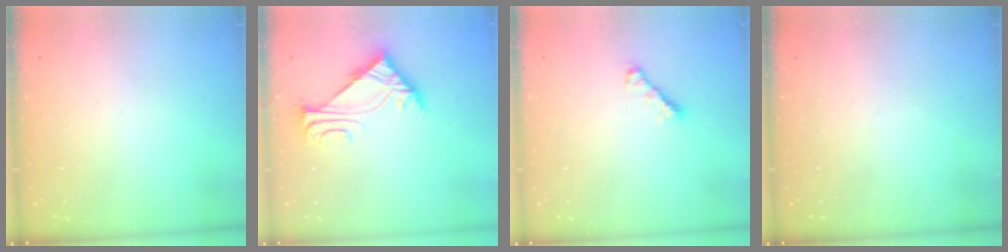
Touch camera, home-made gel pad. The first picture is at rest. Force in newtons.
{"total": 6.0, "press": 6.0, "slide": 0.5}
{"total": 3.5, "press": 3.4, "slide": 0.7}
{"total": 0.0}